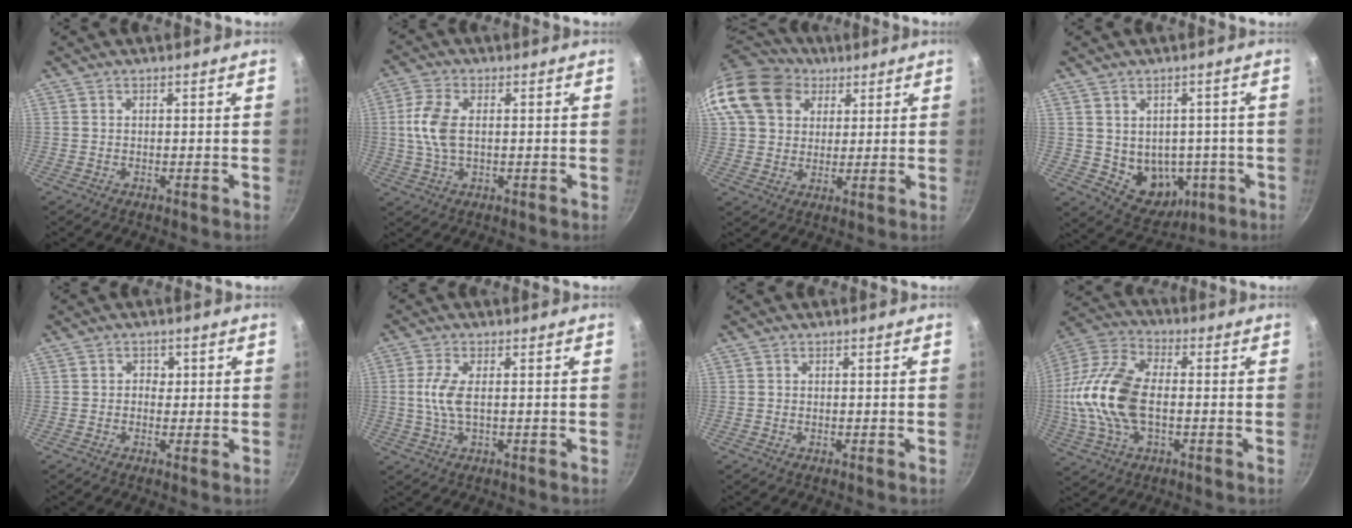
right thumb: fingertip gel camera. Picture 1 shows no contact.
{"total": 7.5, "force": [0.6, 4.1, 6.2], "torque": [-0.133, 0.008, 0.008]}
{"total": 16.5, "force": [6.8, 12.9, 7.8], "torque": [-0.141, 0.014, 0.117]}
{"total": 10.3, "force": [-1.3, 8.2, 6.1], "torque": [-0.049, -0.002, 0.004]}
{"total": 1.9, "force": [0.1, 1.8, 0.8], "torque": [0.000, -0.003, -0.003]}
{"total": 5.1, "force": [0.1, 1.7, 4.8], "torque": [-0.114, 0.003, -0.001]}
{"total": 0.0}
{"total": 18.6, "force": [-1.2, 10.4, 15.4], "torque": [-0.306, 0.032, -0.034]}